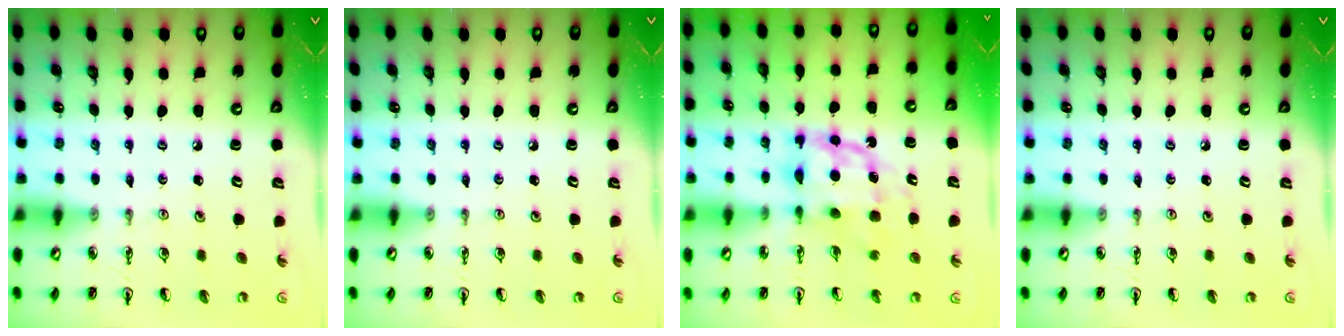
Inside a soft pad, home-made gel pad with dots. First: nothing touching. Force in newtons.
{"total": 0.0}
{"total": 9.0, "press": 9.0, "slide": 1.0}
{"total": 0.0}